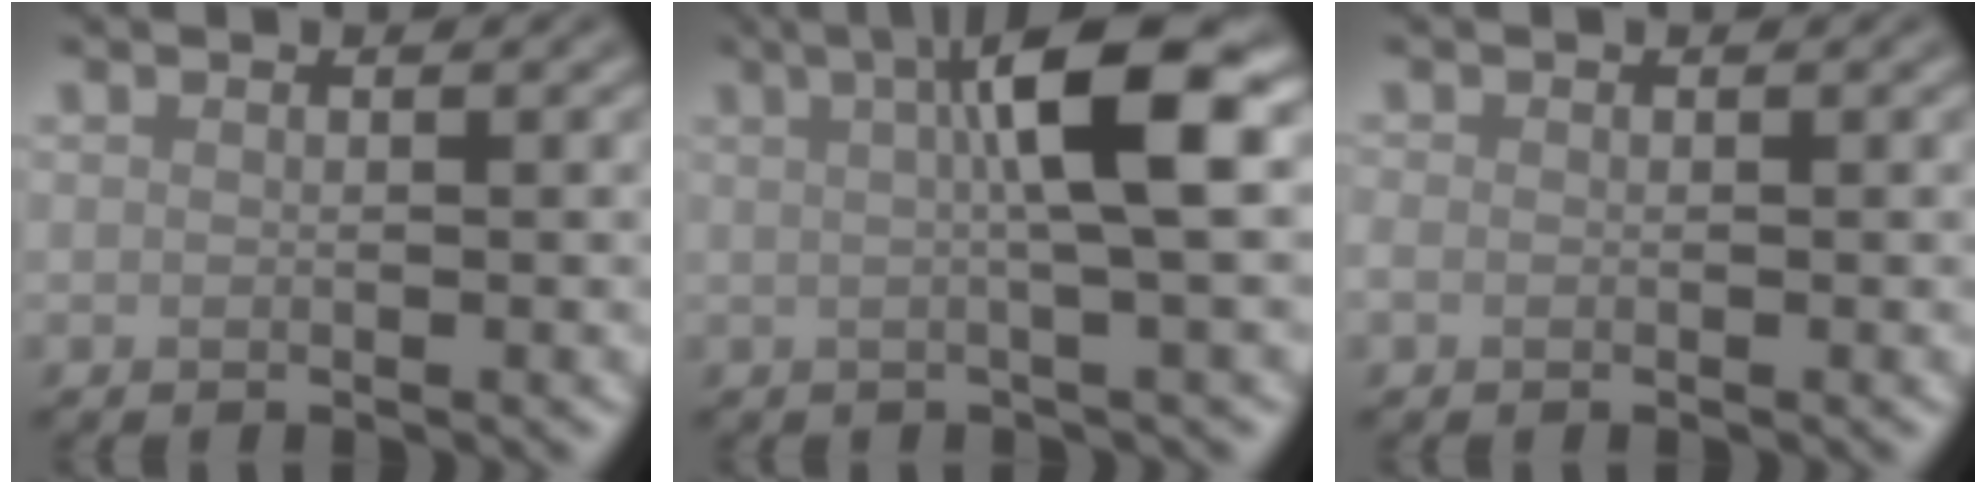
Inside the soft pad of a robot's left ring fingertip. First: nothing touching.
{"total": 7.1, "force": [1.7, 0.9, 6.8], "torque": [-0.090, 0.018, 0.024]}
{"total": 0.9, "force": [-0.6, 0.7, 0.3], "torque": [-0.005, 0.003, -0.011]}